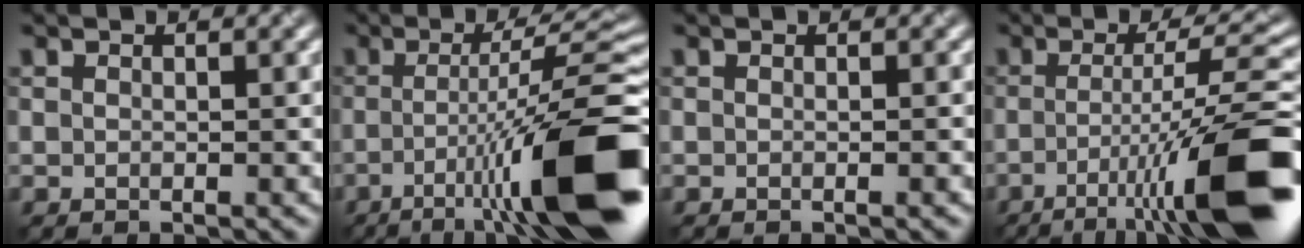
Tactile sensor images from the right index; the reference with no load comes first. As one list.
[{"total": 14.1, "force": [-4.6, 2.6, 13.1], "torque": [-0.172, 0.012, -0.064]}, {"total": 1.1, "force": [-0.3, 0.5, 0.9], "torque": [0.000, 0.002, -0.009]}, {"total": 12.7, "force": [-4.9, 2.2, 11.6], "torque": [-0.151, 0.010, -0.071]}]